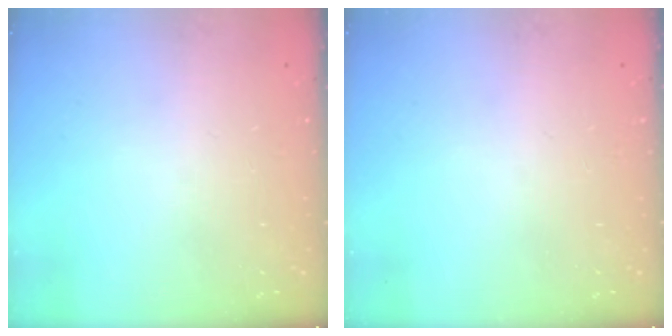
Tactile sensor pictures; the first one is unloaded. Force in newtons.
{"total": 0.0}